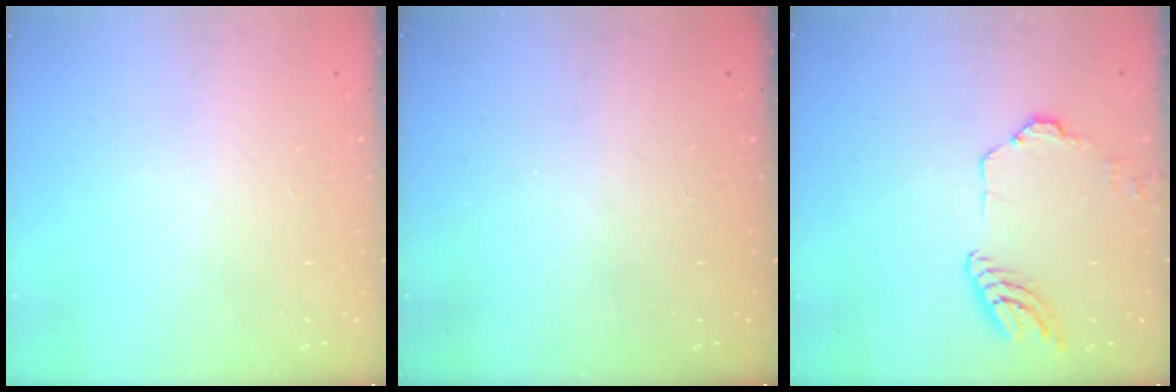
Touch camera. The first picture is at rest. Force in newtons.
{"total": 0.0}
{"total": 11.4, "press": 11.3, "slide": 1.0}